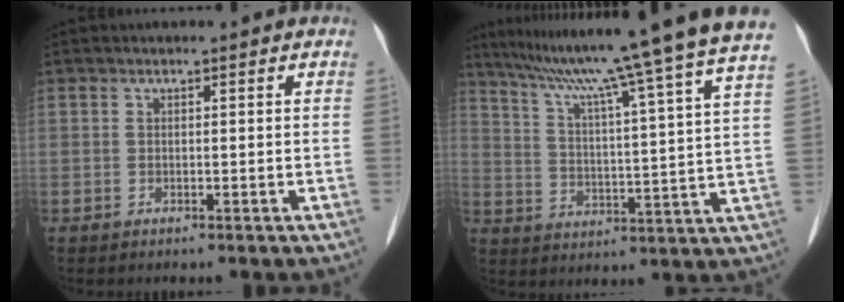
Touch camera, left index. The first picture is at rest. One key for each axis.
{"total": 23.5, "fx": 20.0, "fy": -2.6, "fz": 12.0, "tx": -0.192, "ty": -0.042, "tz": 0.269}